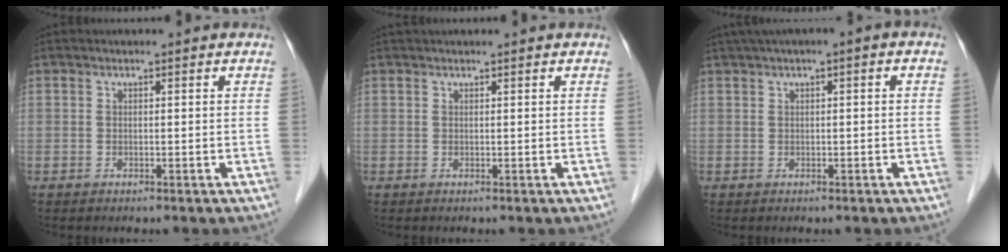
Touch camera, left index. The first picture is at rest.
{"total": 1.6, "force": [1.5, -0.1, 0.7], "torque": [-0.006, 0.027, 0.027]}
{"total": 3.2, "force": [1.1, 0.4, 2.9], "torque": [-0.053, 0.021, 0.018]}